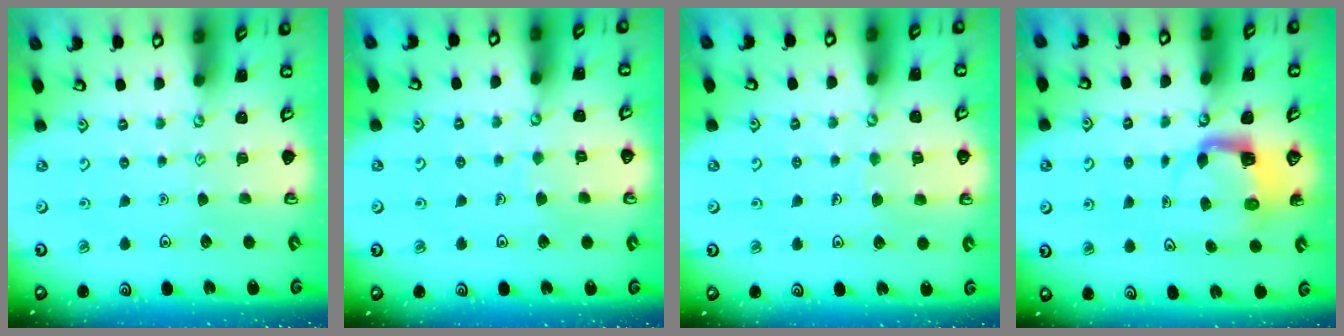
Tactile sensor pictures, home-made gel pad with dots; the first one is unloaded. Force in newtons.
{"total": 3.9, "press": 3.9, "slide": 0.3}
{"total": 4.4, "press": 4.4, "slide": 0.3}
{"total": 4.0, "press": 3.9, "slide": 0.4}